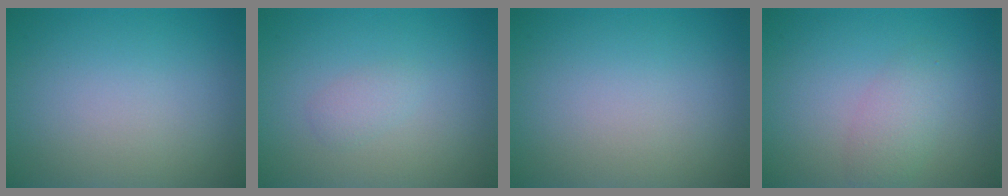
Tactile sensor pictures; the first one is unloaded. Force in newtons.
{"total": 1.1, "press": 1.1, "slide": 0.1}
{"total": 0.0}
{"total": 2.2, "press": 2.2, "slide": 0.2}